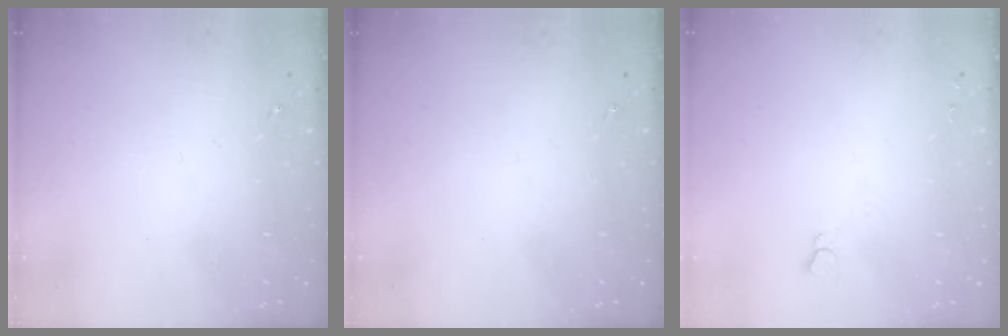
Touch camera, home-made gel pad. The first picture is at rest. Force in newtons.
{"total": 0.0}
{"total": 2.7, "press": 2.7, "slide": 0.3}